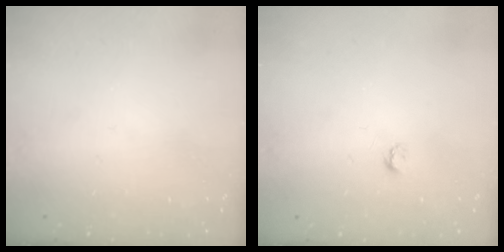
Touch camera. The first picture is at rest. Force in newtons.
{"total": 2.7, "press": 2.7, "slide": 0.4}